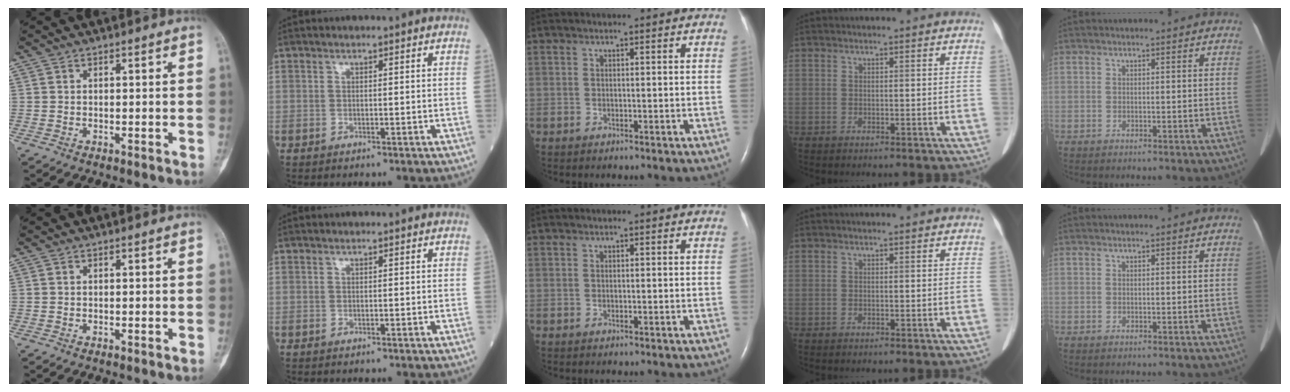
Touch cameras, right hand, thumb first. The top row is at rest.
{}